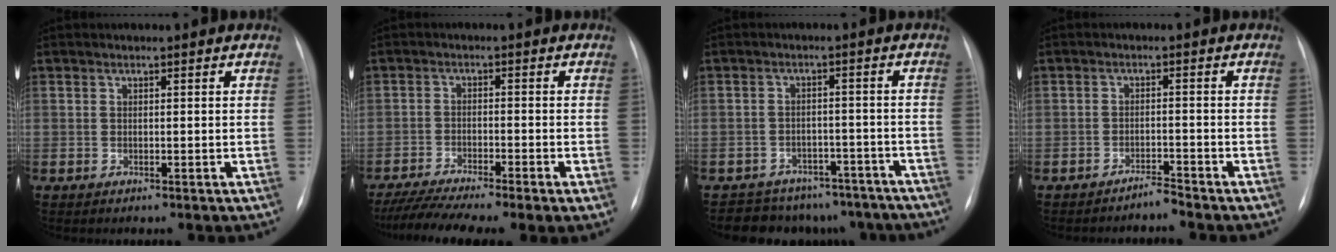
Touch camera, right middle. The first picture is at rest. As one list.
[{"total": 10.3, "force": [-7.8, 0.7, 6.6], "torque": [-0.113, -0.015, -0.128]}, {"total": 12.0, "force": [-10.4, 5.8, 1.5], "torque": [-0.001, 0.028, -0.115]}, {"total": 1.9, "force": [-1.9, -0.4, -0.1], "torque": [0.010, -0.005, -0.029]}]